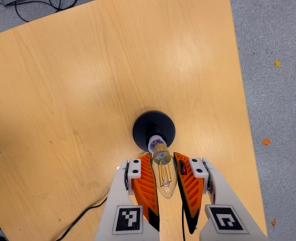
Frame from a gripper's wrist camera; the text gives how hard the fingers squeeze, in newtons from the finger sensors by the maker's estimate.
{"total": 20.3, "left": 22.3, "right": 18.3}